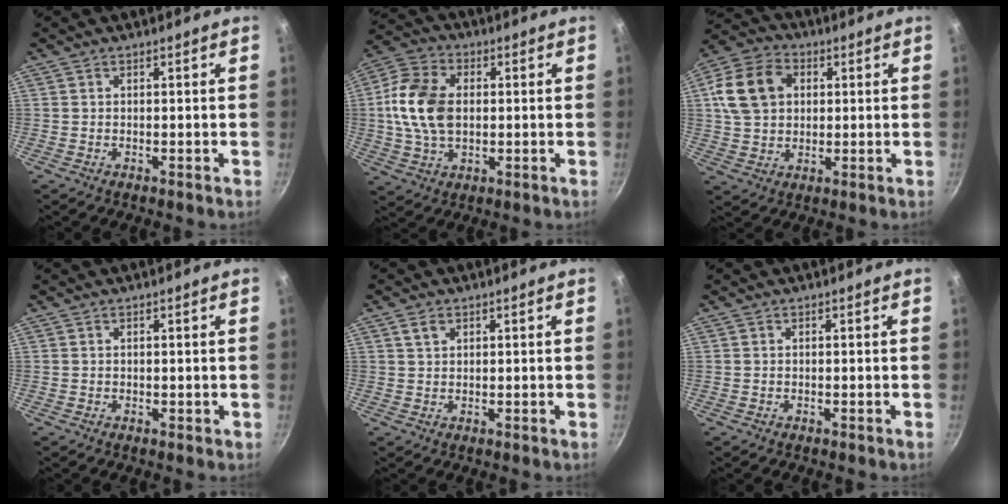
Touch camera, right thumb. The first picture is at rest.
{"total": 13.7, "force": [0.8, 9.3, 10.1], "torque": [-0.179, 0.011, 0.005]}
{"total": 13.2, "force": [2.9, 10.1, 8.0], "torque": [-0.132, 0.015, 0.041]}
{"total": 0.0}
{"total": 2.1, "force": [1.2, 1.3, 1.1], "torque": [-0.016, -0.001, 0.023]}
{"total": 0.0}